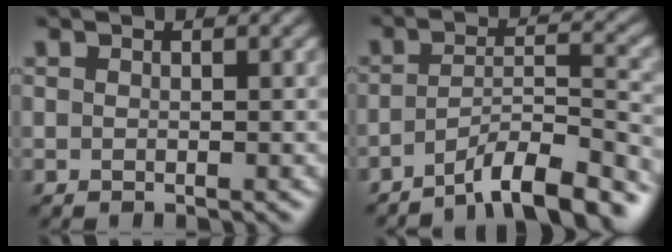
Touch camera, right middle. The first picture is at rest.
{"total": 7.4, "force": [-5.5, 1.4, 4.7], "torque": [-0.071, 0.005, -0.093]}